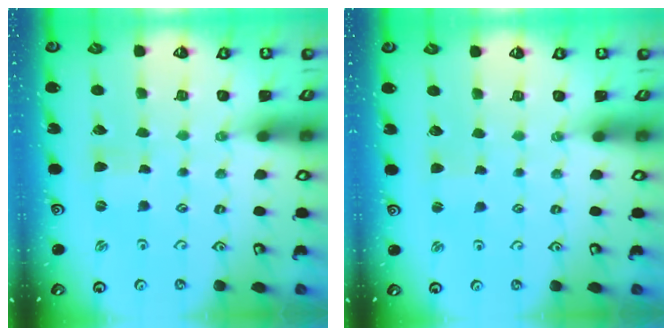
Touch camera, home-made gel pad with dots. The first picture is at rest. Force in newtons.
{"total": 1.1, "press": 1.1, "slide": 0.2}